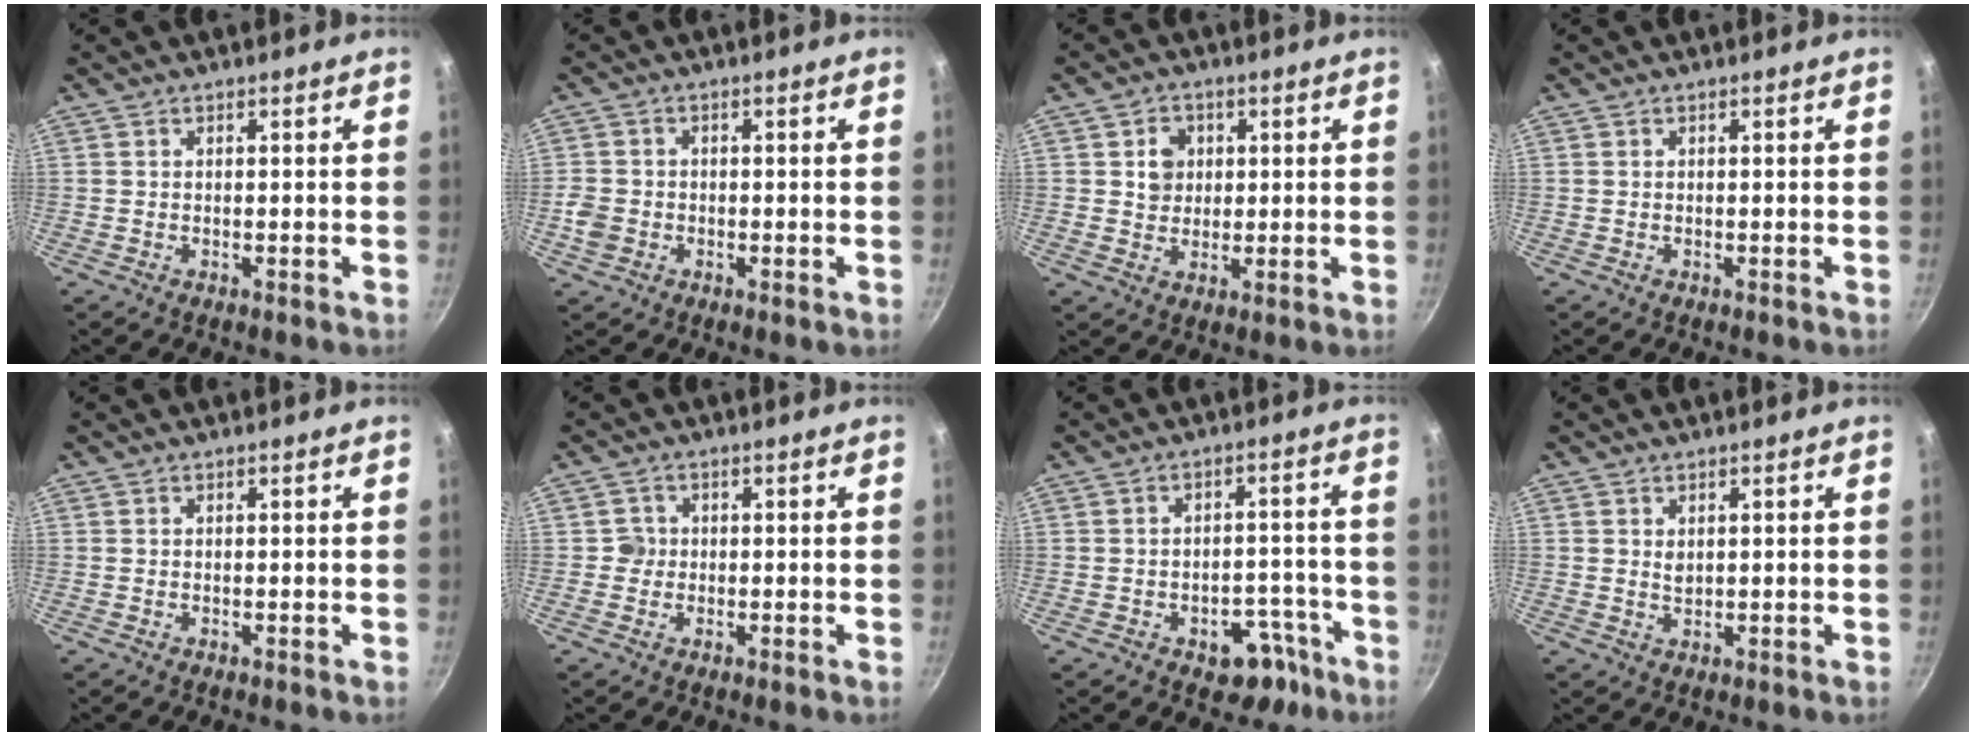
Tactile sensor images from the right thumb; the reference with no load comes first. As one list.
[{"total": 3.5, "force": [-0.9, 3.0, 1.7], "torque": [-0.028, 0.008, -0.018]}, {"total": 5.0, "force": [1.4, 4.3, 2.2], "torque": [-0.009, -0.002, 0.022]}, {"total": 0.0}, {"total": 0.0}, {"total": 2.1, "force": [-0.1, 2.1, 0.4], "torque": [0.007, 0.007, -0.006]}, {"total": 7.7, "force": [-4.5, 4.9, 3.9], "torque": [-0.022, 0.045, -0.055]}, {"total": 1.6, "force": [0.6, 1.0, 1.0], "torque": [-0.013, -0.007, 0.015]}]